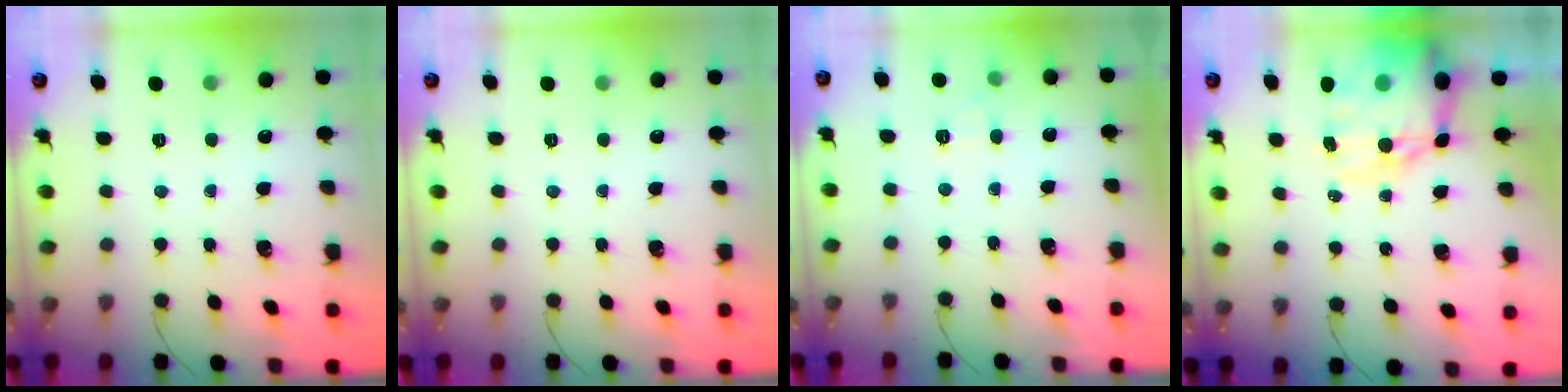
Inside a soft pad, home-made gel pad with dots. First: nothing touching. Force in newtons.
{"total": 0.0}
{"total": 5.8, "press": 5.6, "slide": 1.6}
{"total": 18.8, "press": 18.4, "slide": 3.9}